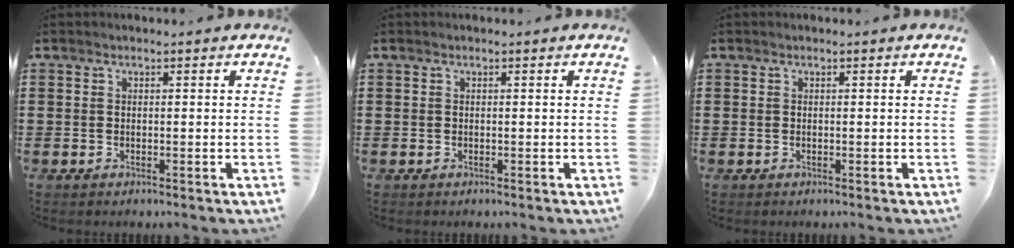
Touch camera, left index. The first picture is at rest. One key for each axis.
{"total": 0.0}
{"total": 0.0}